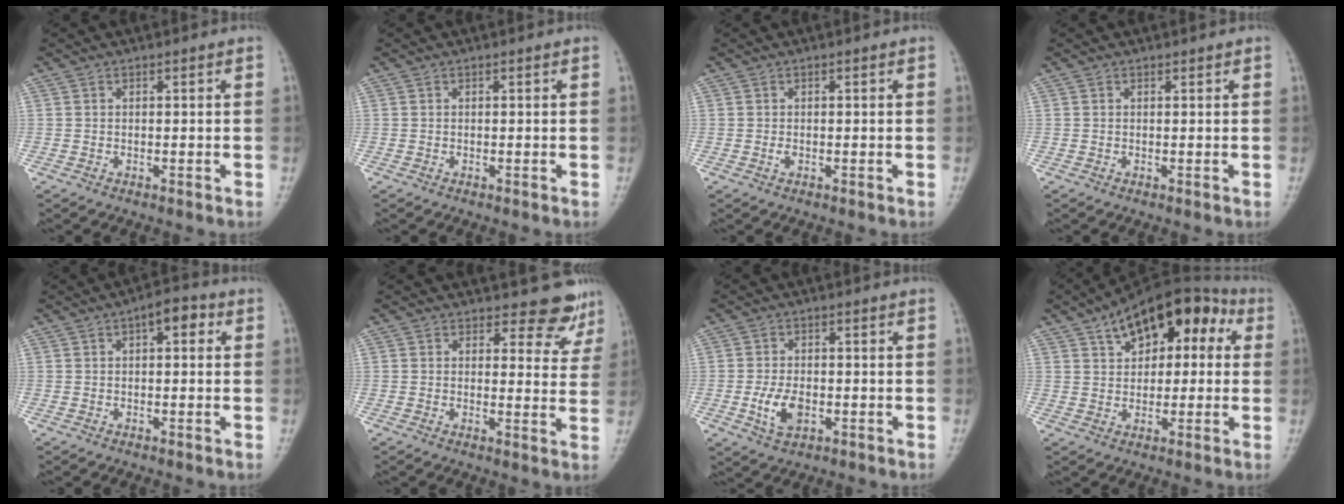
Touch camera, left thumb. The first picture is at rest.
{"total": 0.0}
{"total": 0.6, "force": [-0.2, 0.4, 0.5], "torque": [-0.010, -0.001, -0.005]}
{"total": 0.0}
{"total": 4.7, "force": [1.4, 2.3, 3.9], "torque": [-0.038, 0.011, 0.007]}
{"total": 6.2, "force": [5.4, 2.9, 1.0], "torque": [0.022, -0.038, 0.047]}
{"total": 5.8, "force": [-1.5, 3.3, 4.5], "torque": [-0.085, 0.002, -0.025]}
{"total": 15.5, "force": [5.7, 8.7, 11.5], "torque": [-0.129, 0.028, 0.078]}